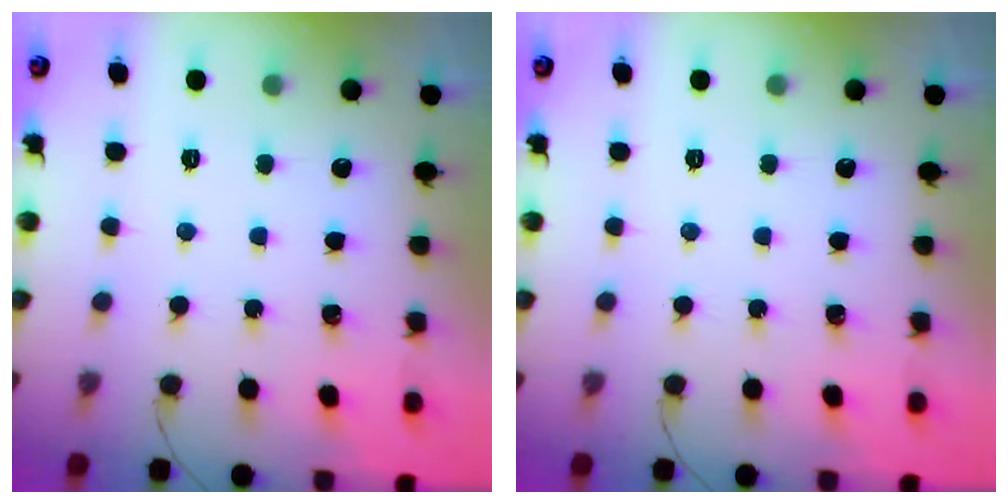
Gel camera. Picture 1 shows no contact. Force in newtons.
{"total": 0.0}